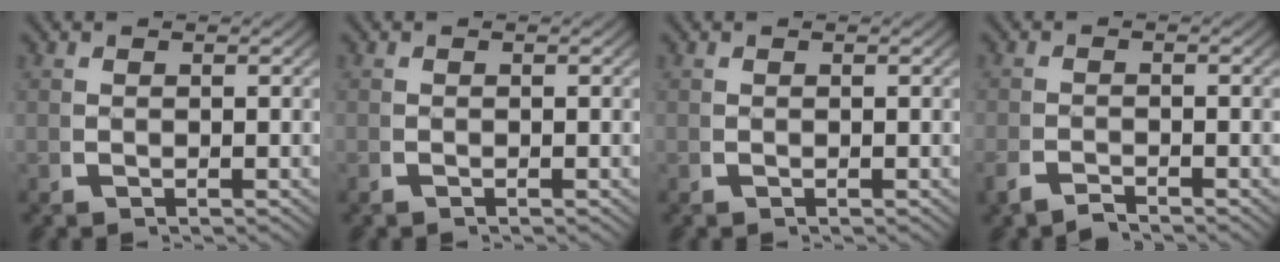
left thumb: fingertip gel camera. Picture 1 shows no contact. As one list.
[{"total": 0.0}, {"total": 0.0}, {"total": 1.7, "force": [-1.6, 0.5, 0.4], "torque": [-0.006, -0.007, -0.031]}]